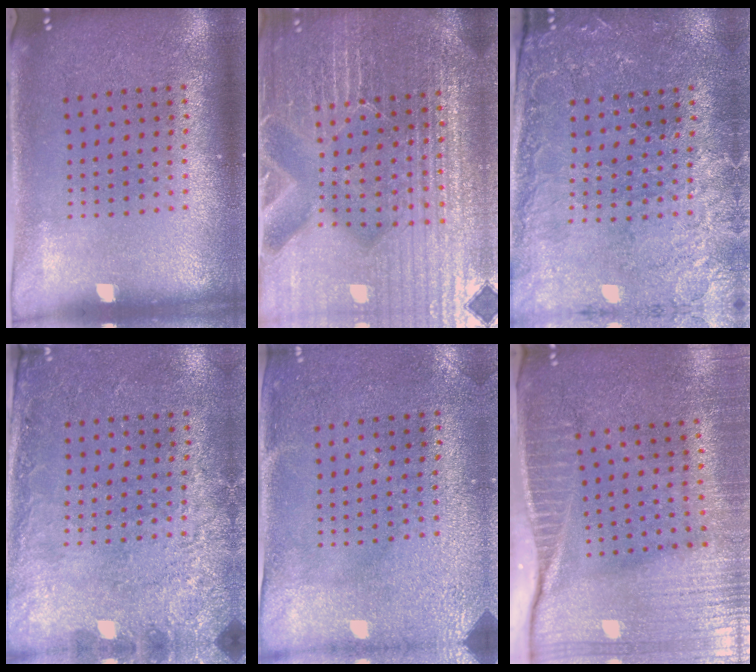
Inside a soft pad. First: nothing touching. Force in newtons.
{"total": 5.7, "press": 5.2, "slide": 2.2}
{"total": 0.7, "press": 0.6, "slide": 0.4}
{"total": 2.8, "press": 1.9, "slide": 2.0}
{"total": 3.0, "press": 2.4, "slide": 1.8}
{"total": 4.1, "press": 3.7, "slide": 1.9}